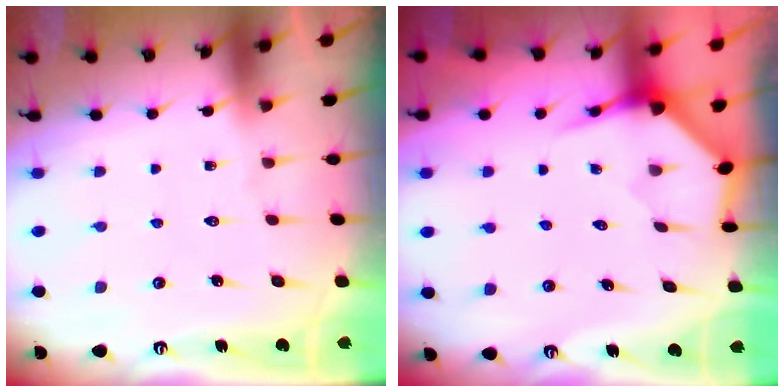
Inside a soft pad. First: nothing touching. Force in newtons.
{"total": 3.9, "press": 3.9, "slide": 0.5}